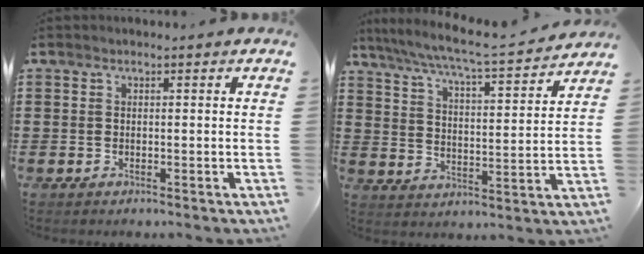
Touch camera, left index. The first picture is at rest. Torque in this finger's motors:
{"motor_torque": [1.60, -0.53, 0.35, 0.12]}